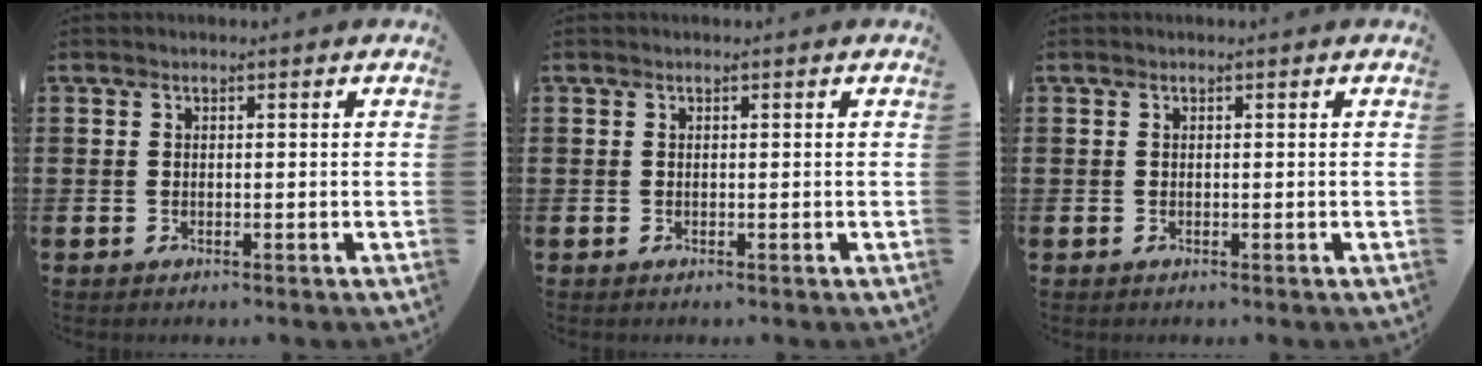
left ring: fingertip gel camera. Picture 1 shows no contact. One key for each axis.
{"total": 0.0}
{"total": 0.0}